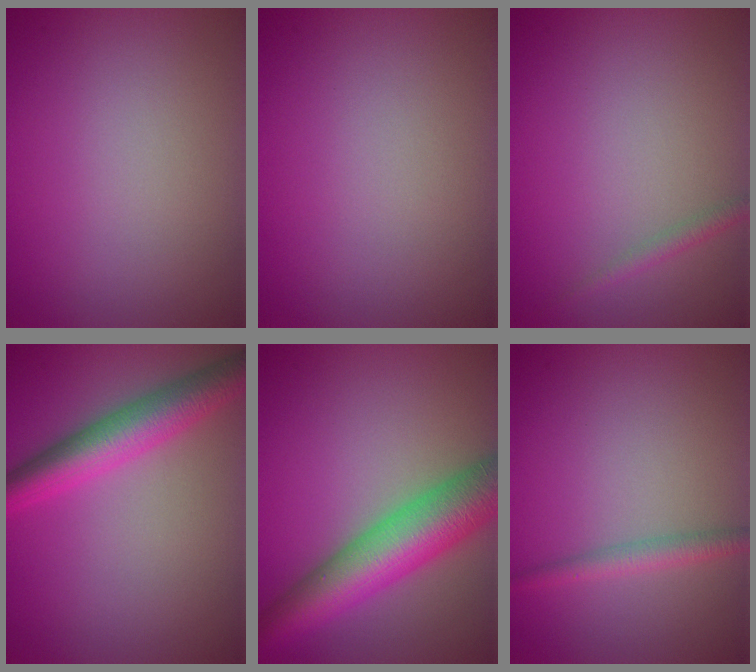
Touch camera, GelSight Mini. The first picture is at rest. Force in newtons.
{"total": 0.0}
{"total": 1.1, "press": 1.1, "slide": 0.0}
{"total": 5.4, "press": 5.4, "slide": 0.1}
{"total": 9.3, "press": 9.3, "slide": 0.2}
{"total": 1.9, "press": 1.9, "slide": 0.0}